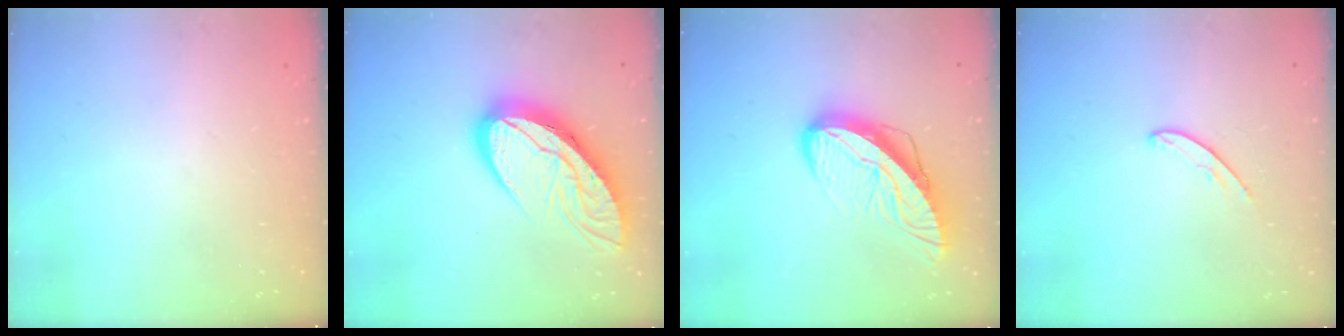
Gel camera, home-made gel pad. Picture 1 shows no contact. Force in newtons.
{"total": 17.0, "press": 16.9, "slide": 1.7}
{"total": 12.1, "press": 12.1, "slide": 1.4}
{"total": 4.4, "press": 4.4, "slide": 0.3}